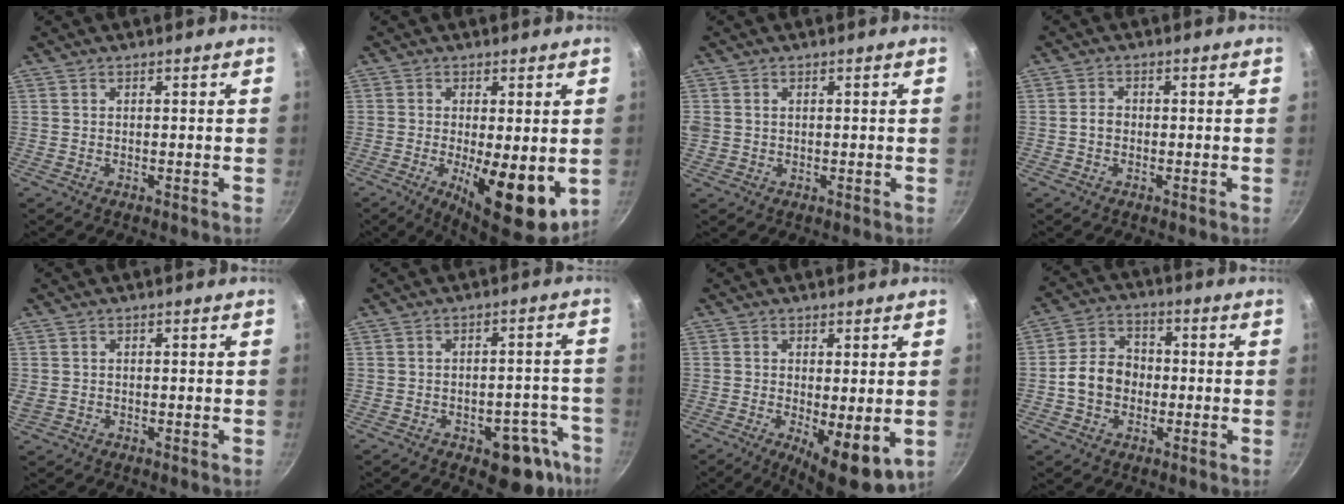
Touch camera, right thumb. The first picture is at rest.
{"total": 13.6, "force": [-2.9, 4.7, 12.5], "torque": [-0.180, -0.027, -0.027]}
{"total": 2.4, "force": [0.5, 2.0, 1.3], "torque": [-0.031, 0.003, 0.016]}
{"total": 2.0, "force": [-0.4, 1.6, 1.1], "torque": [-0.011, 0.008, -0.011]}
{"total": 2.0, "force": [-0.2, 1.6, 1.2], "torque": [-0.038, 0.001, 0.001]}
{"total": 9.6, "force": [-5.5, 4.6, 6.4], "torque": [-0.050, 0.045, -0.064]}
{"total": 10.3, "force": [-2.7, 3.6, 9.3], "torque": [-0.130, -0.024, -0.028]}
{"total": 9.1, "force": [-1.4, 7.3, 5.1], "torque": [-0.075, 0.030, -0.034]}